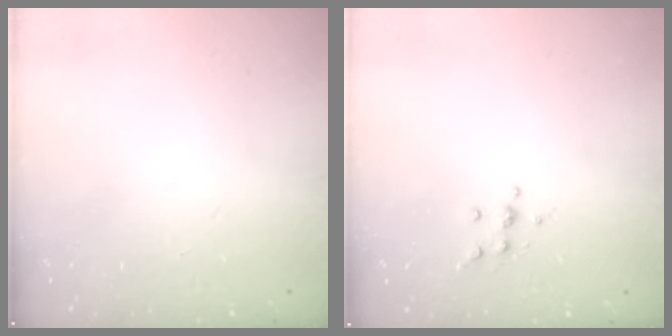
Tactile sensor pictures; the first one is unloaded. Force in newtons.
{"total": 4.3, "press": 4.2, "slide": 1.1}